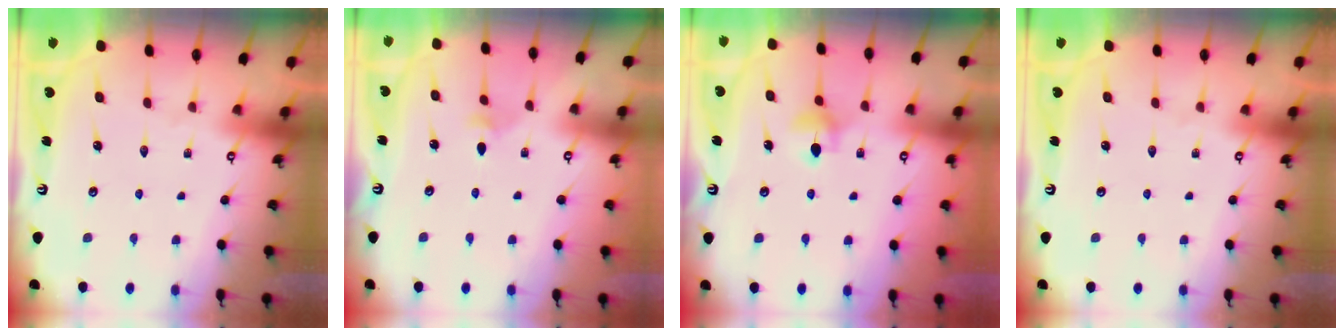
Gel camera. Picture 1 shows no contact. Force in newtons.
{"total": 3.4, "press": 3.3, "slide": 0.9}
{"total": 5.9, "press": 5.9, "slide": 0.5}
{"total": 0.0}